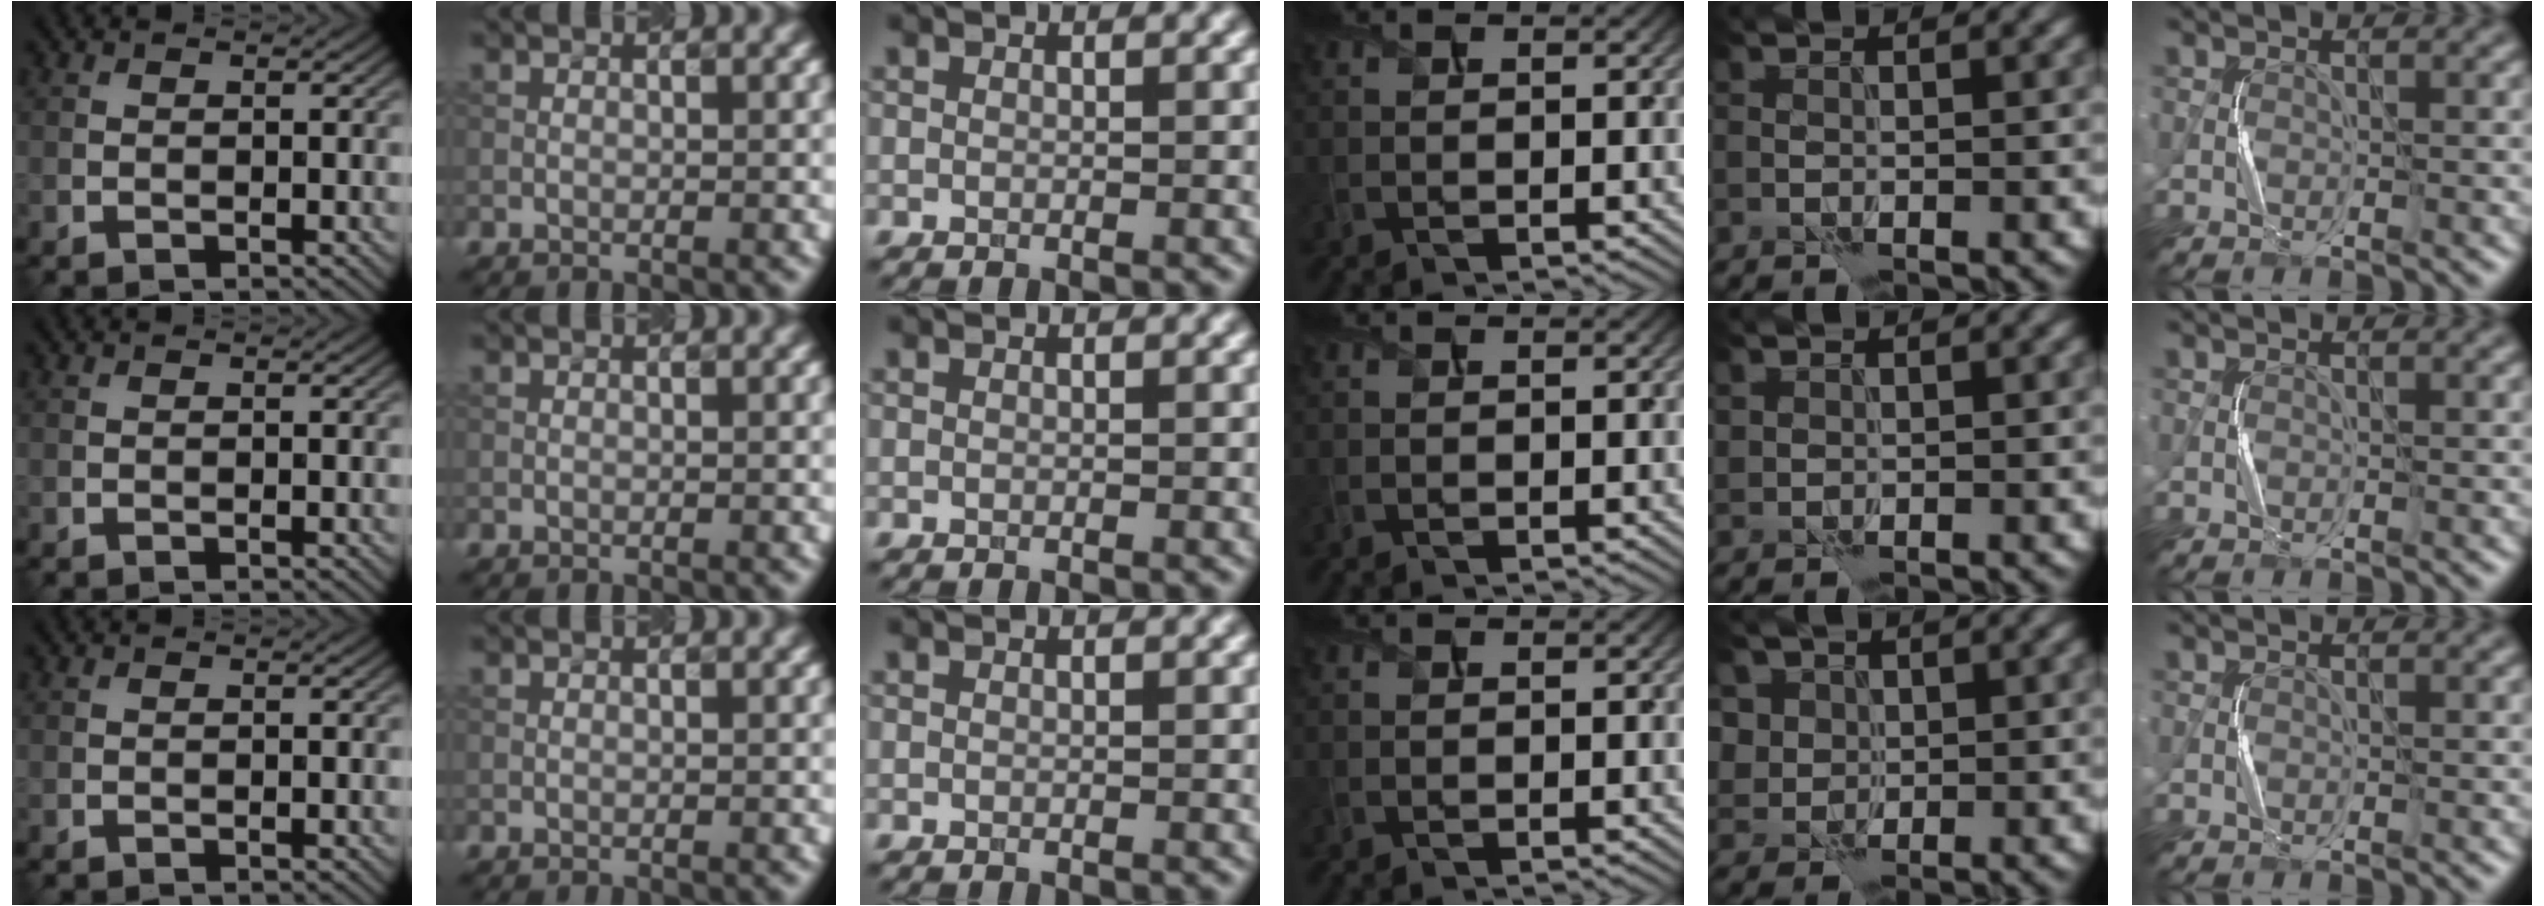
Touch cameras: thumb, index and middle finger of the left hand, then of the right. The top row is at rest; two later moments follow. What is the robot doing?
{"motion": "press", "object": "toy piano key"}